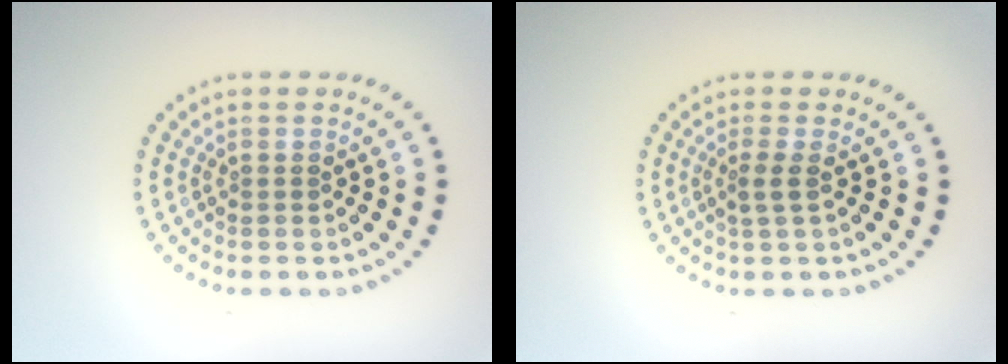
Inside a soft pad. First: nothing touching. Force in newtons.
{"total": 1.4, "press": 1.0, "slide": 1.0}